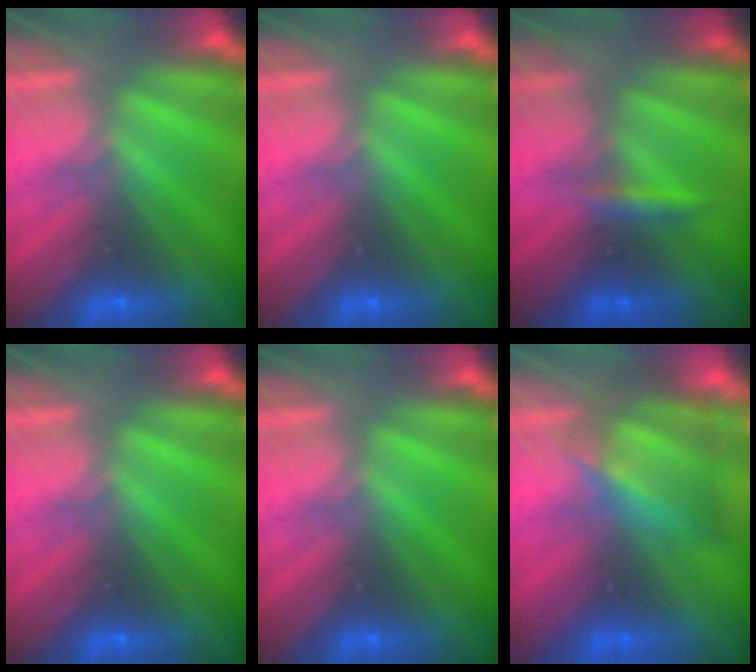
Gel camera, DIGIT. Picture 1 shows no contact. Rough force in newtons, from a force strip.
{"total": 0.0}
{"total": 2.4}
{"total": 0.0}
{"total": 0.0}
{"total": 4.4}